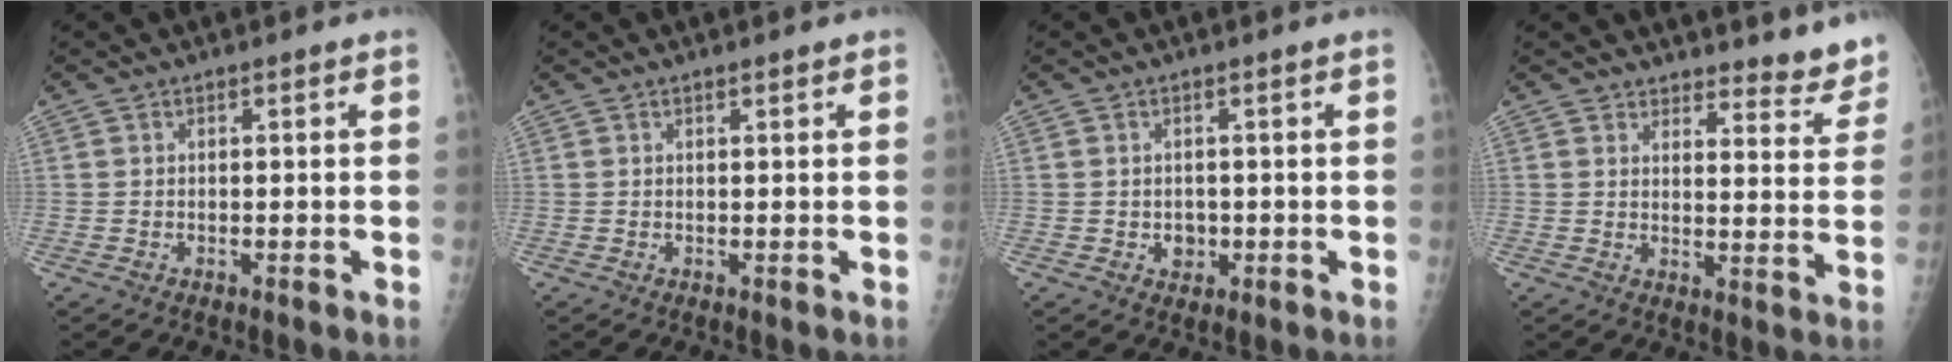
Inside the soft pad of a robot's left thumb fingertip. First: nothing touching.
{"total": 0.6, "force": [0.5, 0.1, 0.4], "torque": [-0.005, -0.001, 0.007]}
{"total": 2.1, "force": [-0.3, 1.9, 1.0], "torque": [-0.004, 0.002, 0.001]}
{"total": 9.6, "force": [9.1, 2.9, 1.0], "torque": [0.031, -0.072, 0.092]}